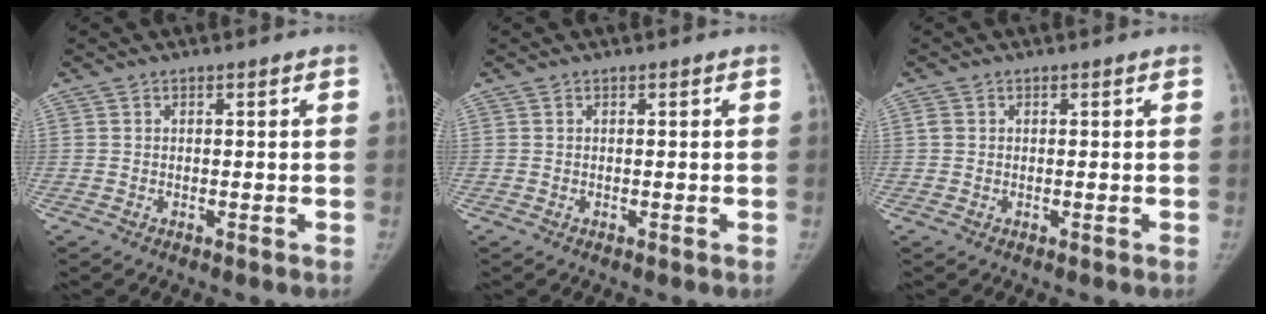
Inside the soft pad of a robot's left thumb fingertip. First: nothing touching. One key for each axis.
{"total": 0.0}
{"total": 1.1, "fx": 0.2, "fy": 0.9, "fz": 0.5, "tx": -0.004, "ty": 0.004, "tz": 0.004}